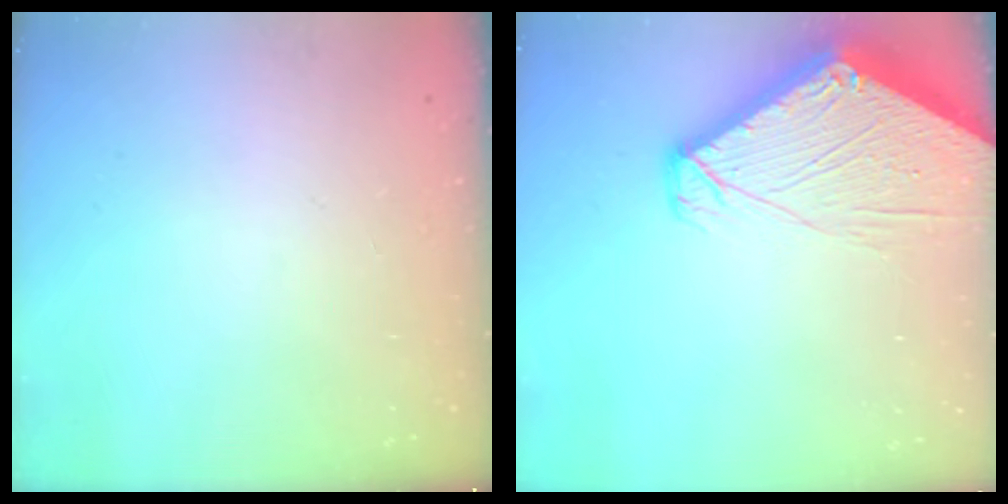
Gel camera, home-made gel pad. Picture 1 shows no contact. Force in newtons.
{"total": 9.3, "press": 9.2, "slide": 1.0}